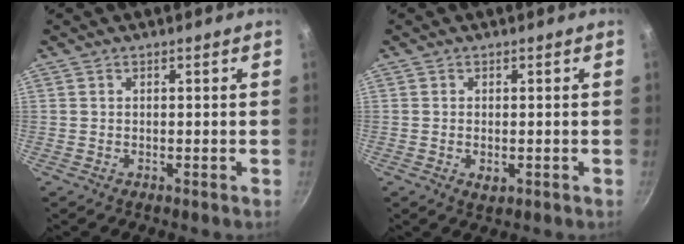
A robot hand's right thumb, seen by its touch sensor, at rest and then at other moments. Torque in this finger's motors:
{"motor_torque": [-0.23, 0.00, -0.27, 0.29, 0.00]}